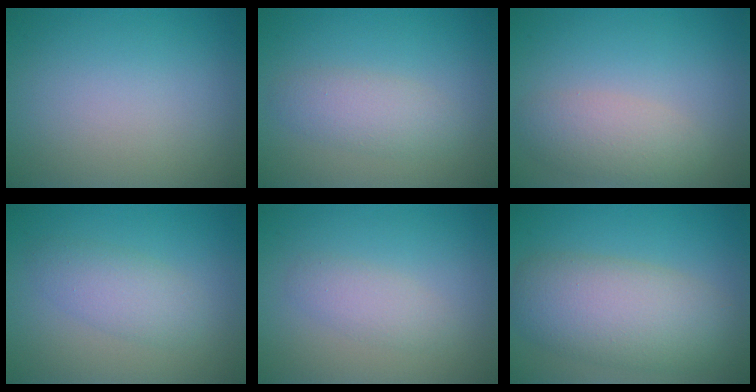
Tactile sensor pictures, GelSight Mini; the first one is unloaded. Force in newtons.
{"total": 2.6, "press": 2.6, "slide": 0.1}
{"total": 3.3, "press": 3.2, "slide": 0.0}
{"total": 2.8, "press": 2.8, "slide": 0.1}
{"total": 1.9, "press": 1.9, "slide": 0.0}
{"total": 7.5, "press": 7.5, "slide": 0.3}